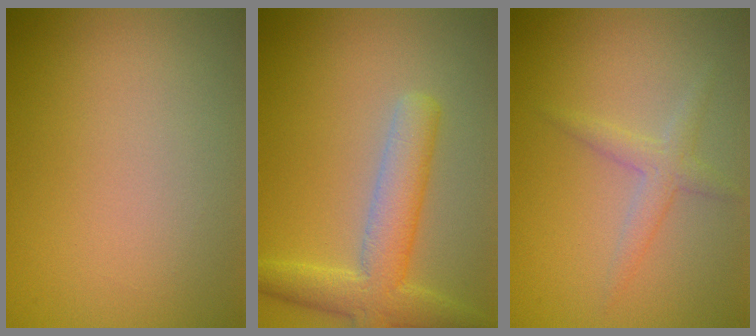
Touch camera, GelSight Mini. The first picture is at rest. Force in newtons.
{"total": 5.2, "press": 5.2, "slide": 0.3}
{"total": 2.0, "press": 2.0, "slide": 0.1}